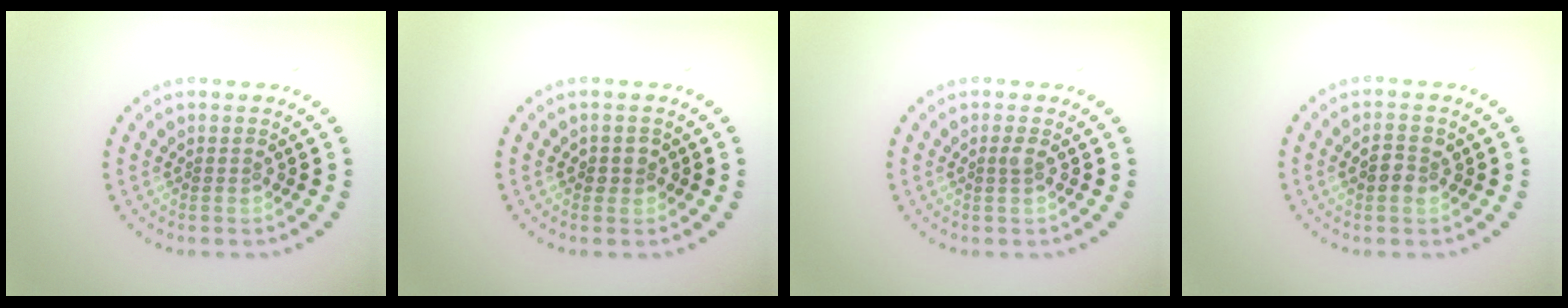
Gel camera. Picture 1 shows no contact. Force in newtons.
{"total": 1.2, "press": 1.0, "slide": 0.5}
{"total": 0.7, "press": 0.5, "slide": 0.5}
{"total": 2.1, "press": 2.1, "slide": 0.3}